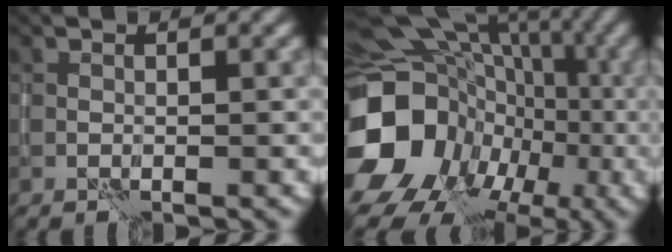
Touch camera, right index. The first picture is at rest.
{"total": 16.8, "force": [-2.8, 14.4, 8.3], "torque": [-0.166, -0.006, -0.041]}